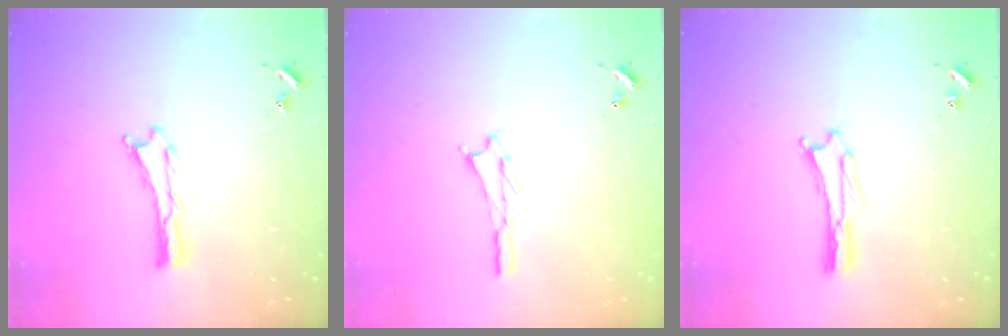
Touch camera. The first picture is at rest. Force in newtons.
{"total": 0.7, "press": 0.7, "slide": 0.1}
{"total": 1.6, "press": 1.6, "slide": 0.2}